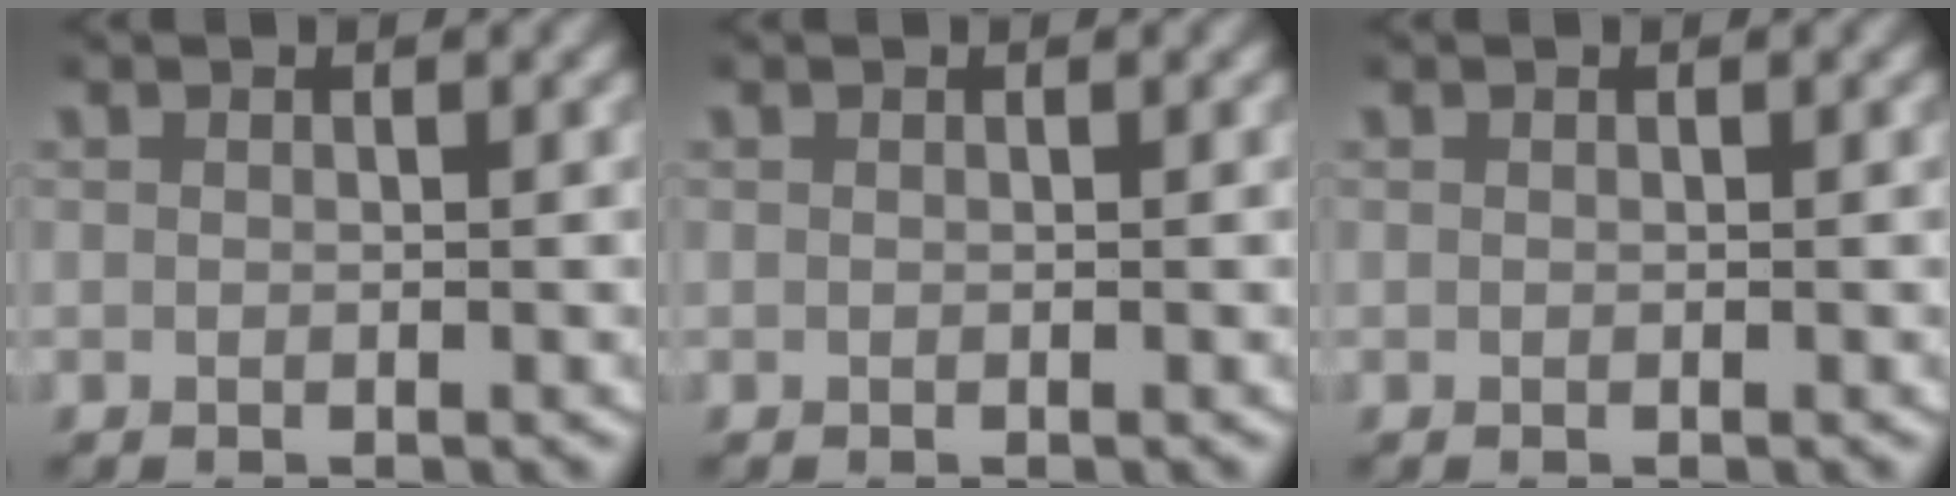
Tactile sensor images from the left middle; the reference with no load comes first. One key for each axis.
{"total": 0.0}
{"total": 0.0}